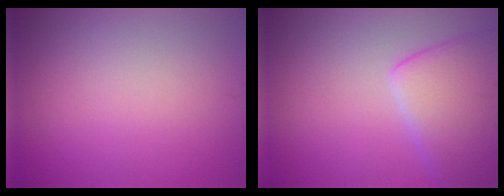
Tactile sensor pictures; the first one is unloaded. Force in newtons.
{"total": 6.4, "press": 6.4, "slide": 0.3}